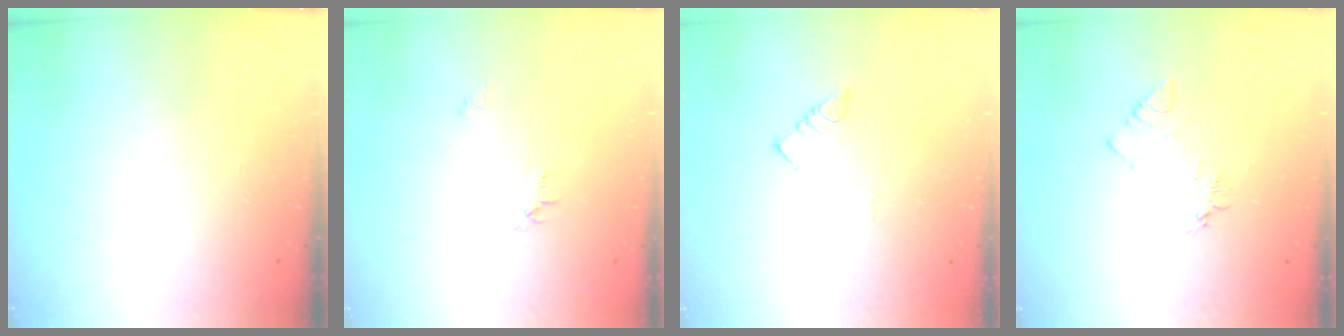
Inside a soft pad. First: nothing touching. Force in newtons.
{"total": 6.0, "press": 5.9, "slide": 0.6}
{"total": 3.0, "press": 3.0, "slide": 0.2}
{"total": 5.6, "press": 5.5, "slide": 0.6}